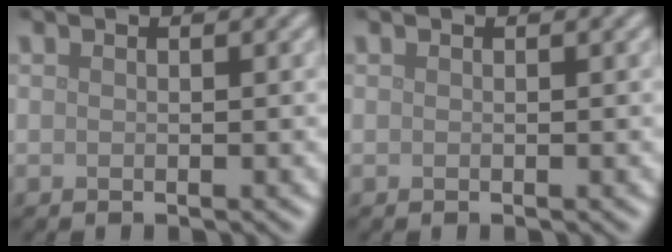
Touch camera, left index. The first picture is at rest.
{"total": 0.0}